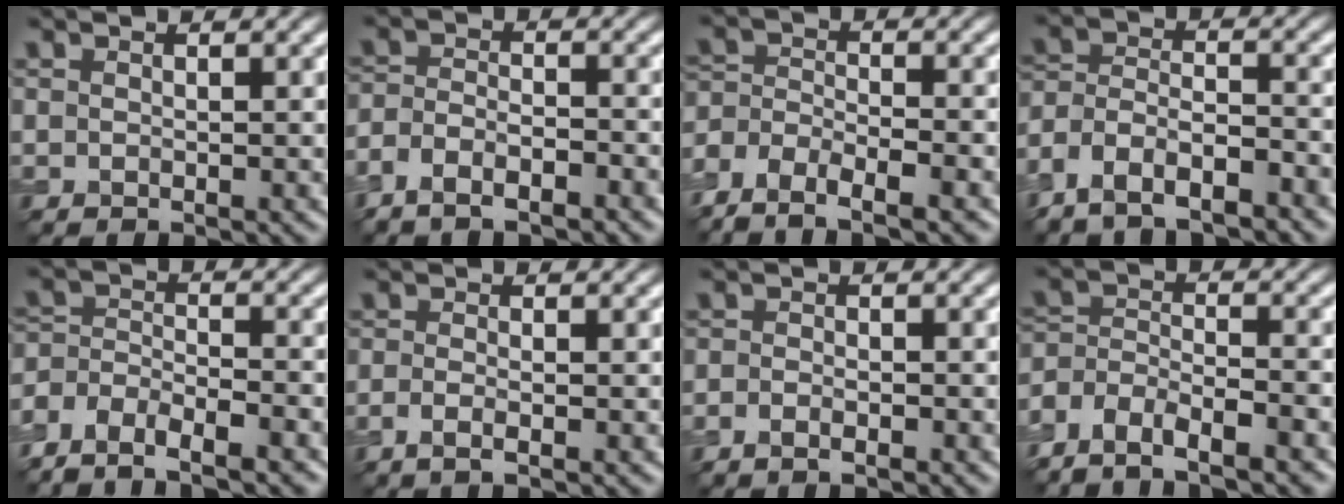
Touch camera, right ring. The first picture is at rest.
{"total": 3.5, "force": [-2.8, 1.3, 1.7], "torque": [-0.027, -0.003, -0.055]}
{"total": 6.6, "force": [-5.3, 2.6, 2.9], "torque": [-0.039, -0.002, -0.093]}
{"total": 5.8, "force": [-4.8, 2.3, 2.3], "torque": [-0.040, -0.007, -0.097]}
{"total": 5.8, "force": [-5.0, 2.2, 1.9], "torque": [-0.024, -0.003, -0.089]}
{"total": 1.0, "force": [-0.5, 0.0, 0.9], "torque": [-0.017, -0.002, -0.012]}
{"total": 1.1, "force": [-0.9, 0.4, 0.4], "torque": [-0.008, 0.000, -0.020]}
{"total": 5.7, "force": [-4.9, 2.0, 2.0], "torque": [-0.027, -0.003, -0.088]}